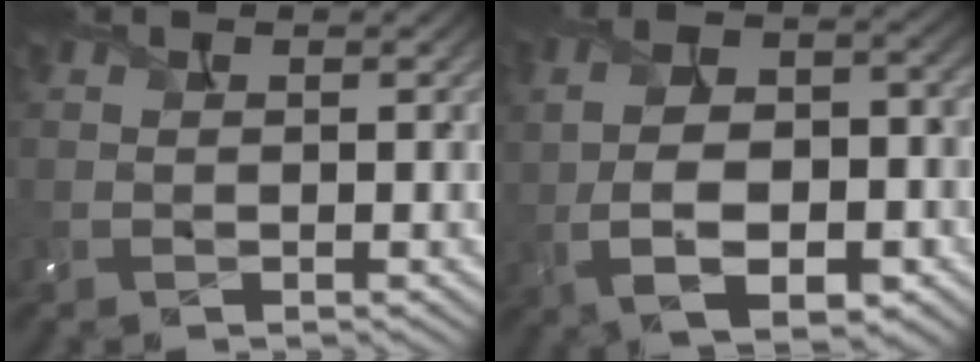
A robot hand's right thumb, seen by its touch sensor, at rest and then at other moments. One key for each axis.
{"total": 10.8, "fx": -2.3, "fy": 5.7, "fz": 8.8, "tx": -0.174, "ty": -0.013, "tz": -0.031}